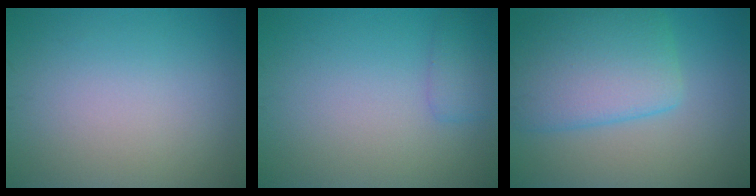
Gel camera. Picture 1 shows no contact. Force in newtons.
{"total": 1.6, "press": 1.6, "slide": 0.1}
{"total": 7.2, "press": 7.2, "slide": 0.2}